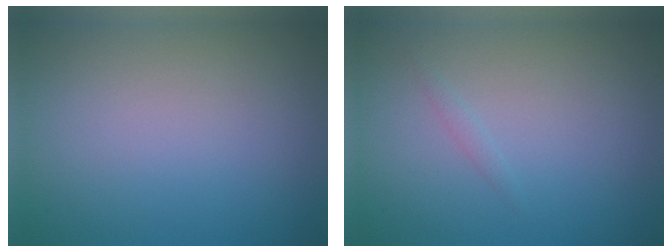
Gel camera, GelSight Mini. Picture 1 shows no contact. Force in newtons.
{"total": 0.6, "press": 0.6, "slide": 0.0}